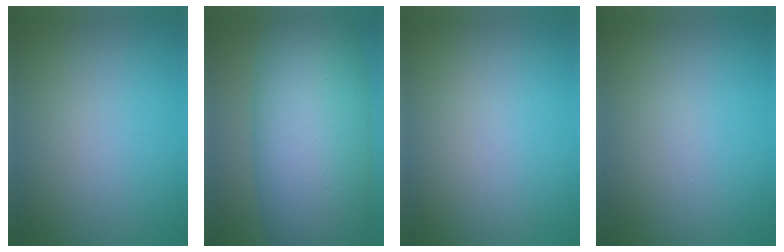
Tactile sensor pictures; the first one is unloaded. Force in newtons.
{"total": 14.9, "press": 14.9, "slide": 0.0}
{"total": 0.0}
{"total": 0.0}